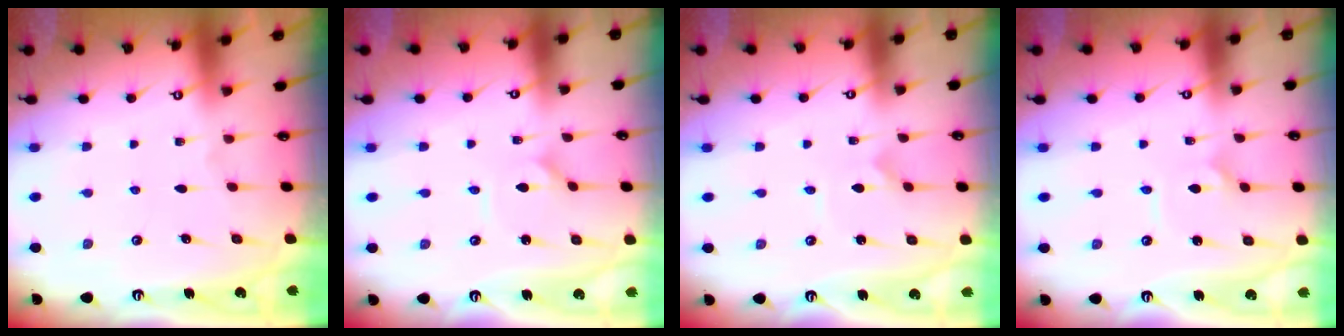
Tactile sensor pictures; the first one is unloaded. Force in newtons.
{"total": 1.1, "press": 1.1, "slide": 0.0}
{"total": 0.0}
{"total": 2.1, "press": 2.1, "slide": 0.1}